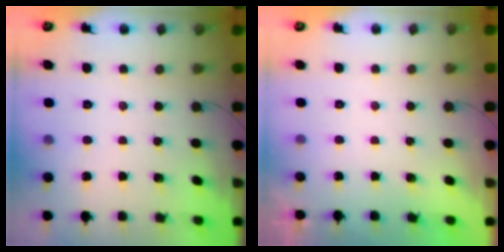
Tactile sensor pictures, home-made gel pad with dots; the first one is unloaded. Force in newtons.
{"total": 1.9, "press": 0.1, "slide": 1.9}